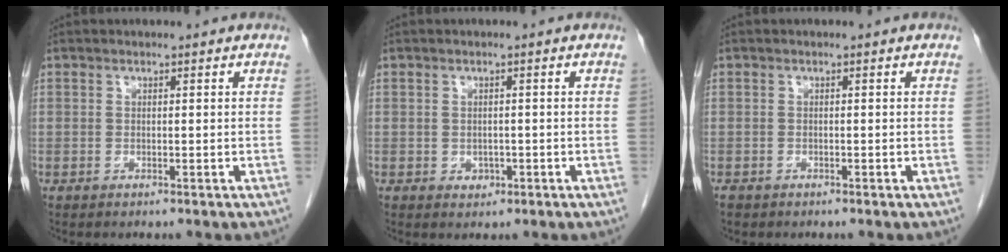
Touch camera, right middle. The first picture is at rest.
{"total": 1.5, "force": [-0.4, 1.2, 0.7], "torque": [-0.008, 0.003, 0.000]}
{"total": 1.0, "force": [-0.7, 0.6, 0.2], "torque": [-0.005, 0.001, -0.013]}